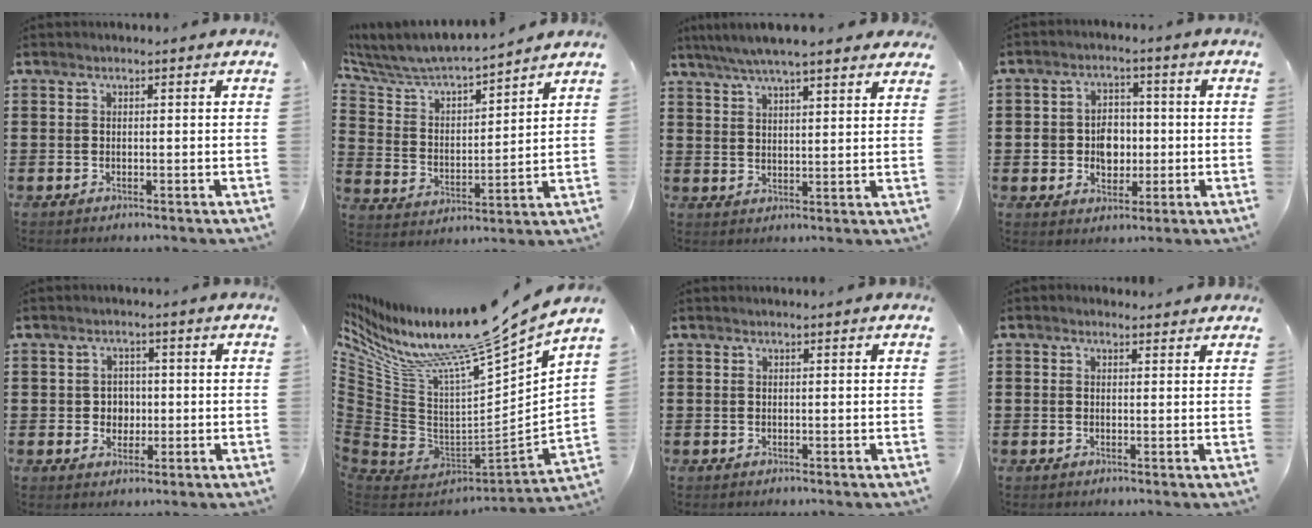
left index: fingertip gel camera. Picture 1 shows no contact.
{"total": 5.5, "force": [5.3, 0.7, 1.4], "torque": [-0.057, -0.042, 0.084]}
{"total": 5.4, "force": [4.7, 0.3, 2.7], "torque": [-0.065, -0.013, 0.082]}
{"total": 5.7, "force": [-0.6, 4.5, 3.4], "torque": [-0.057, 0.005, -0.016]}
{"total": 2.8, "force": [-0.3, 2.6, 1.2], "torque": [-0.025, 0.003, -0.012]}
{"total": 13.0, "force": [11.1, 0.3, 6.7], "torque": [-0.137, -0.103, 0.171]}
{"total": 0.0}
{"total": 1.0, "force": [0.7, 0.7, 0.1], "torque": [-0.005, 0.006, 0.014]}